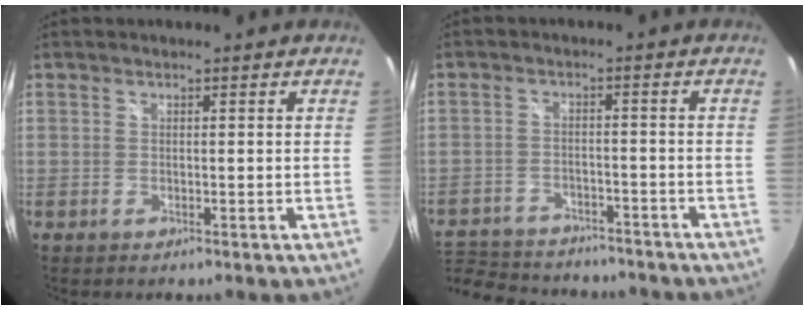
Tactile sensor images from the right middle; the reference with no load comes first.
{"total": 17.8, "force": [-14.6, 7.7, 6.6], "torque": [-0.160, 0.003, -0.209]}